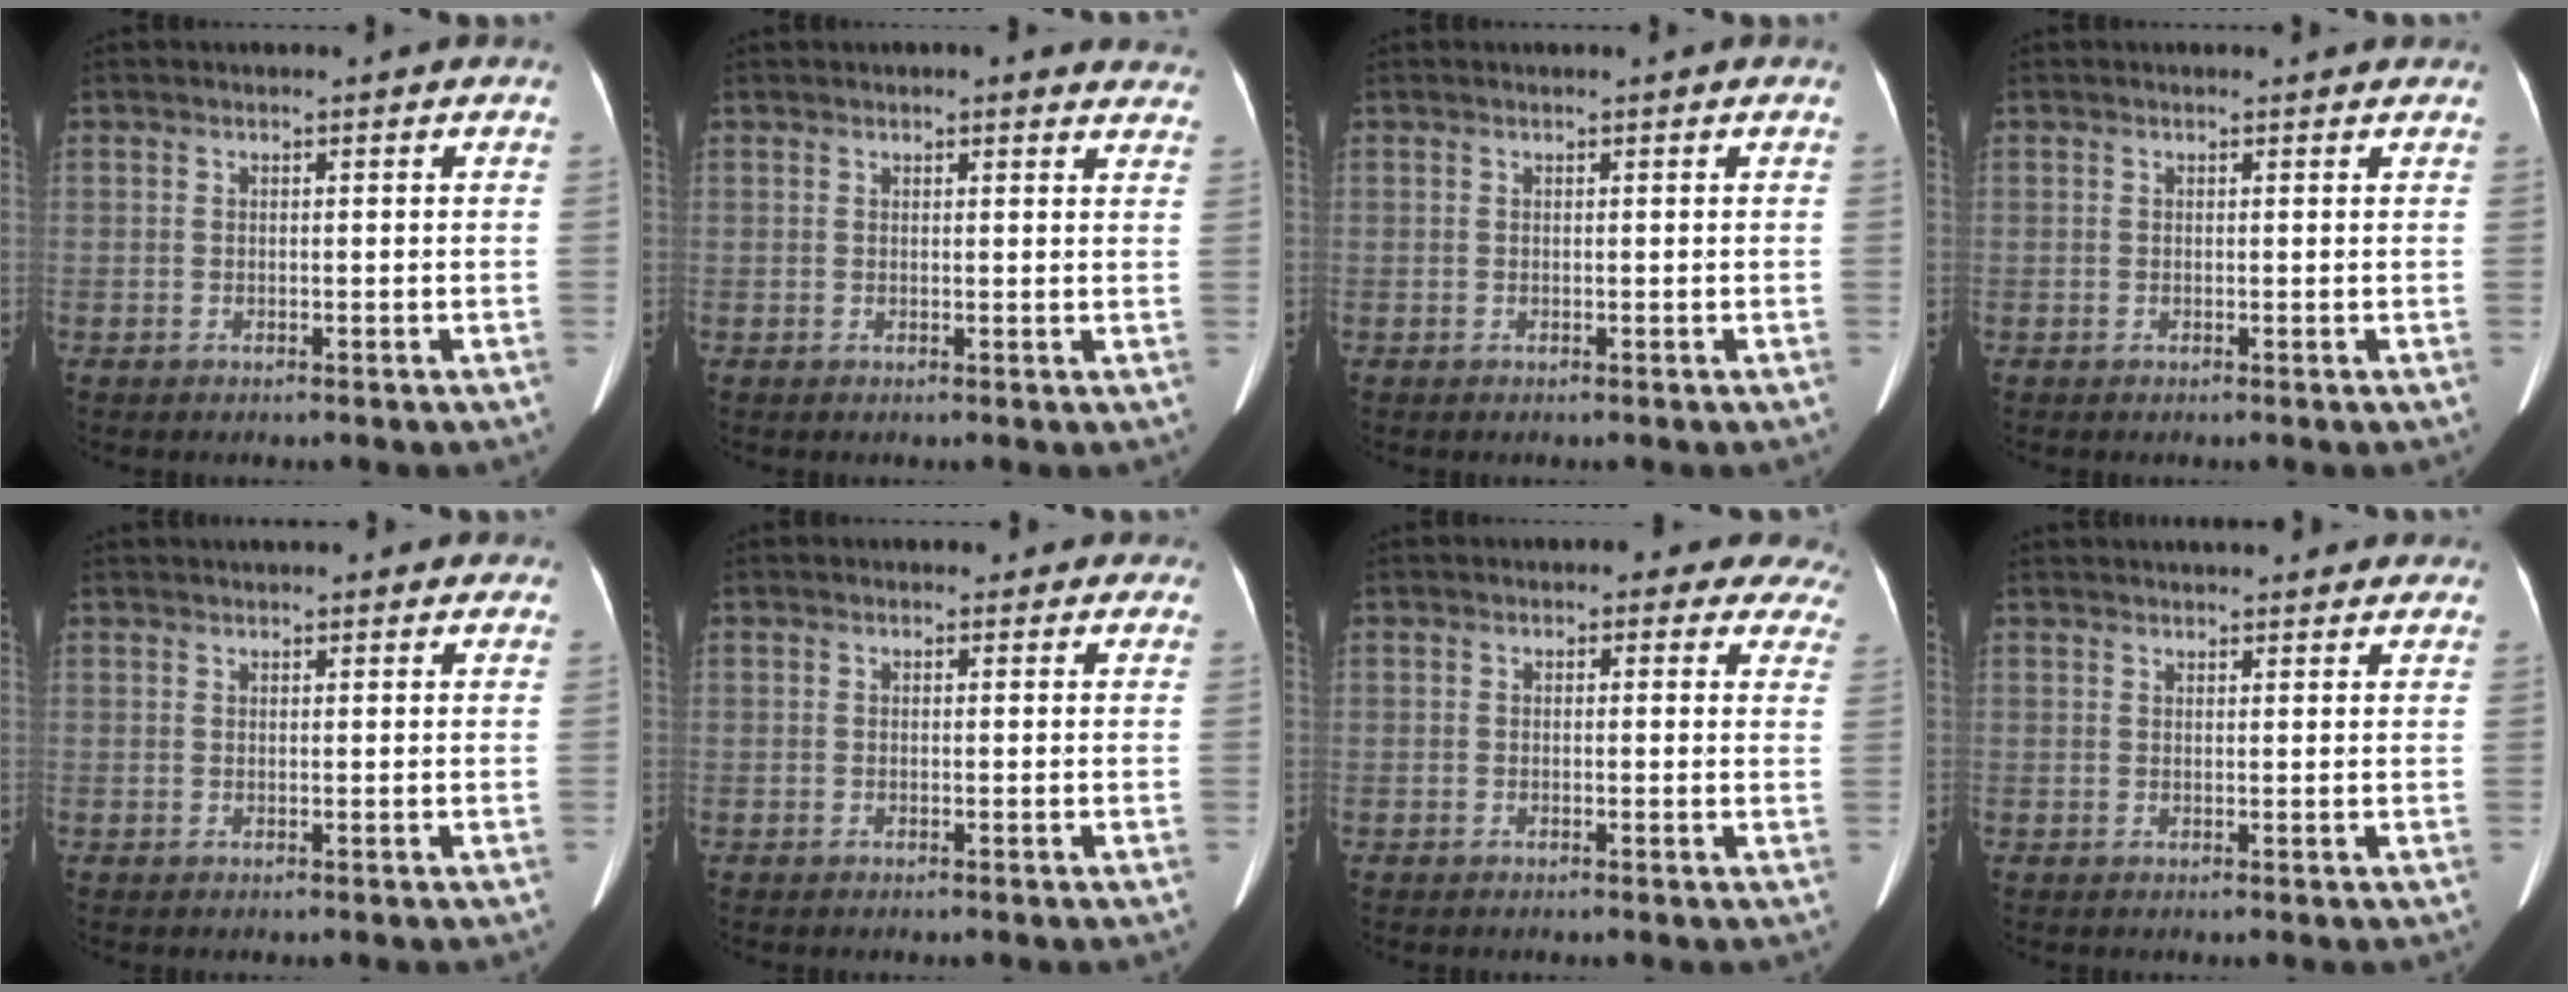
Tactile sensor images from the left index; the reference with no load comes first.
{"total": 6.2, "force": [5.7, 1.7, 1.9], "torque": [0.003, 0.001, 0.043]}
{"total": 0.0}
{"total": 0.9, "force": [0.7, 0.5, 0.0], "torque": [-0.009, 0.008, 0.004]}
{"total": 7.1, "force": [6.1, 1.9, 3.0], "torque": [-0.036, 0.033, 0.079]}
{"total": 2.3, "force": [1.8, 1.4, 0.4], "torque": [0.009, 0.004, 0.009]}
{"total": 8.9, "force": [7.8, 3.9, 1.8], "torque": [0.025, -0.005, 0.051]}
{"total": 11.6, "force": [10.3, 2.9, 4.4], "torque": [-0.043, 0.035, 0.124]}